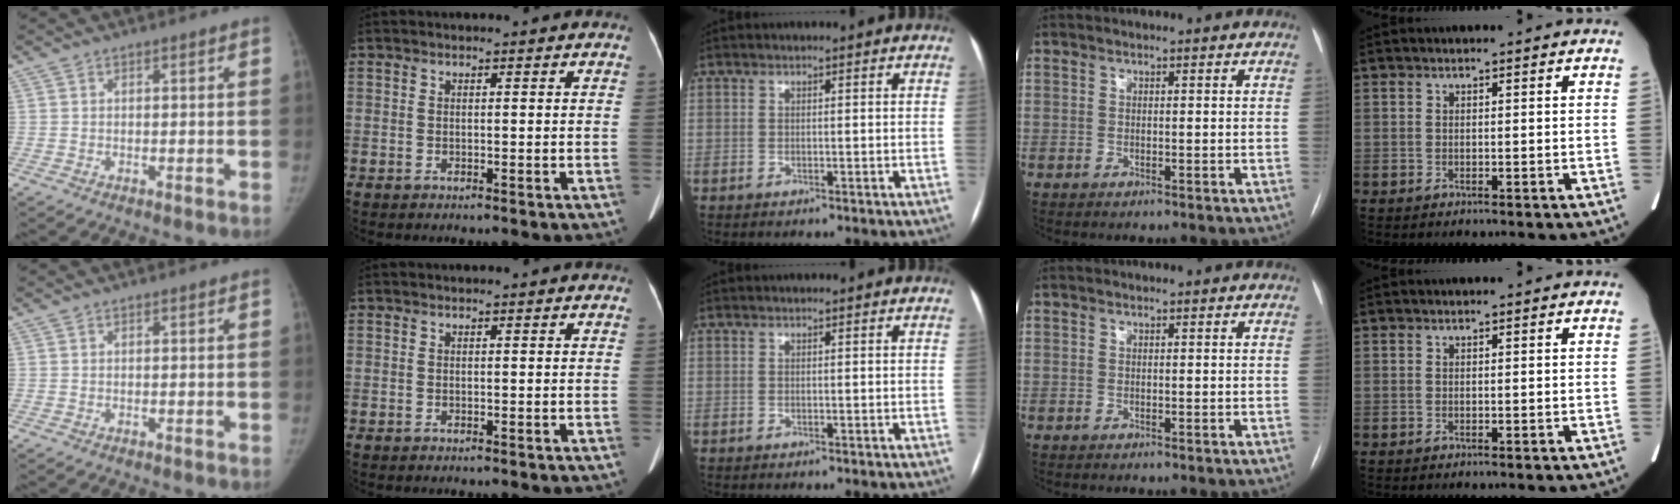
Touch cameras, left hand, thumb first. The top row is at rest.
{}